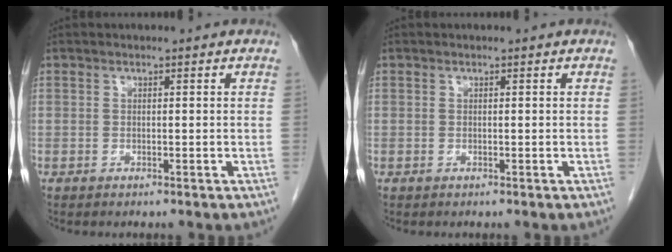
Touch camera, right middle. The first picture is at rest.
{"total": 0.0}